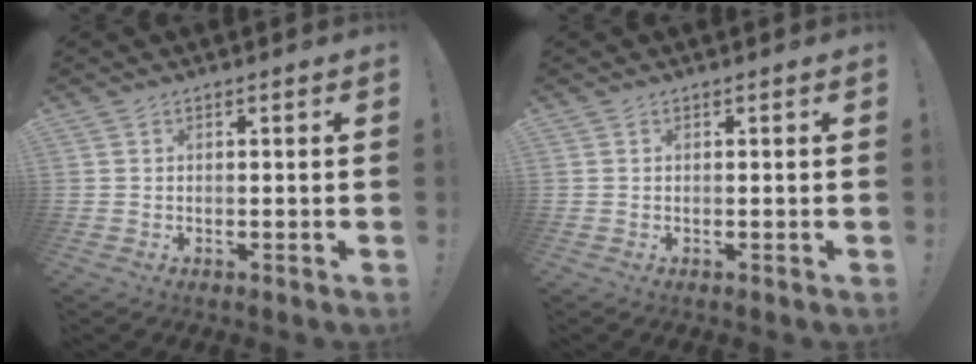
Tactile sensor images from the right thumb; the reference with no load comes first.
{"total": 0.0}